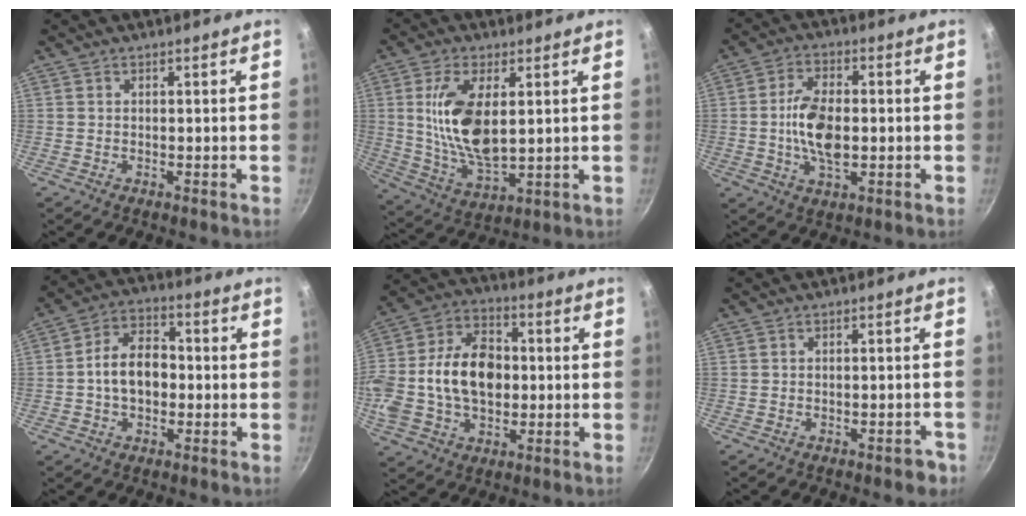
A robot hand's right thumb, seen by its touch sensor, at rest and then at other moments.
{"total": 14.3, "force": [2.5, 6.8, 12.4], "torque": [-0.235, -0.022, 0.059]}
{"total": 10.4, "force": [-0.6, 5.5, 8.8], "torque": [-0.157, 0.004, -0.012]}
{"total": 9.8, "force": [-0.9, 6.6, 7.1], "torque": [-0.105, 0.029, -0.027]}
{"total": 20.5, "force": [-0.6, 14.1, 14.9], "torque": [-0.298, 0.027, -0.005]}
{"total": 2.5, "force": [-1.7, 1.1, 1.4], "torque": [-0.014, 0.014, -0.020]}